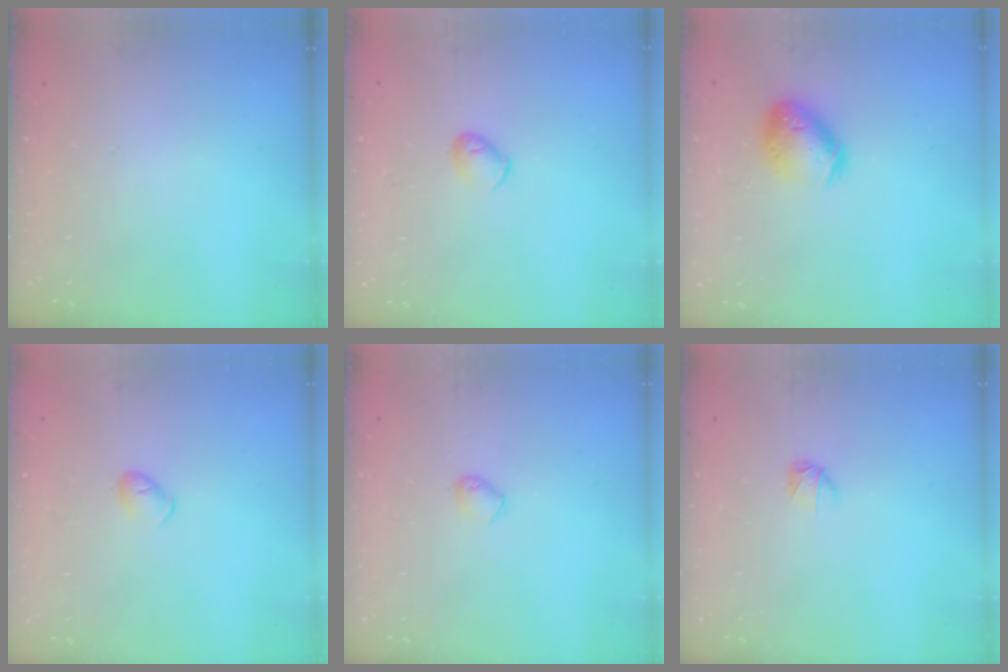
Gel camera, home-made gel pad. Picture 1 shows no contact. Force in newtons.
{"total": 5.7, "press": 5.5, "slide": 1.2}
{"total": 12.4, "press": 12.3, "slide": 1.6}
{"total": 4.2, "press": 4.1, "slide": 0.8}
{"total": 3.1, "press": 3.1, "slide": 0.6}
{"total": 2.8, "press": 2.7, "slide": 0.5}